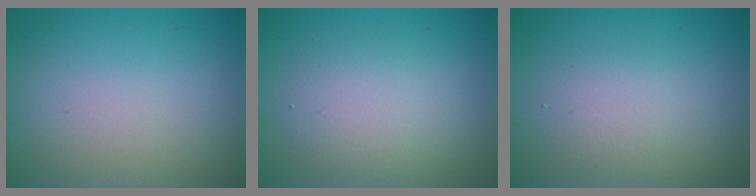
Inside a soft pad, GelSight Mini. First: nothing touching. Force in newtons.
{"total": 3.5, "press": 3.5, "slide": 0.2}
{"total": 2.4, "press": 2.4, "slide": 0.4}